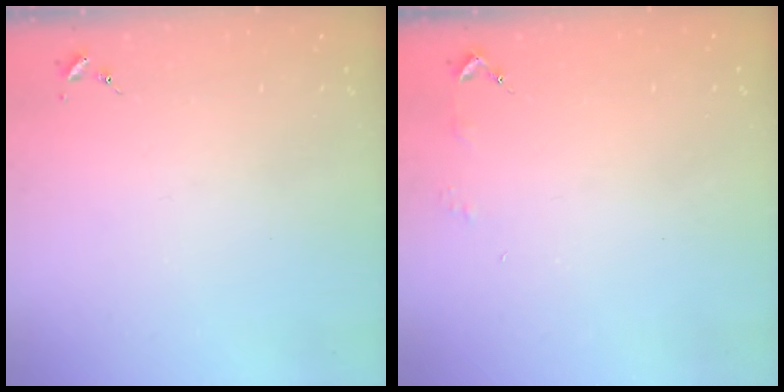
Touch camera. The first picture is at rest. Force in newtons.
{"total": 2.9, "press": 2.8, "slide": 0.3}